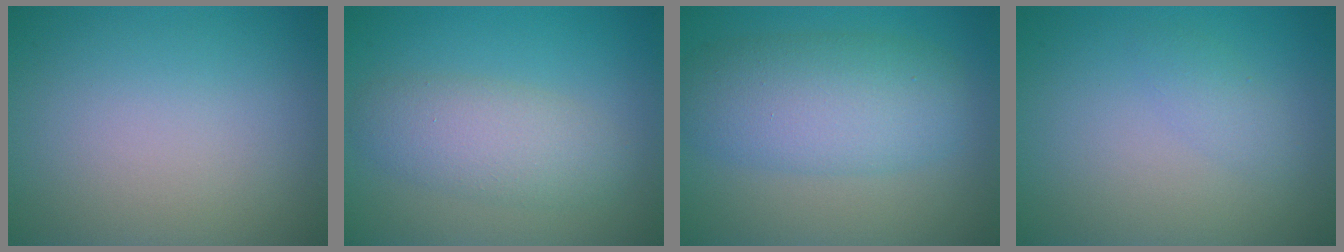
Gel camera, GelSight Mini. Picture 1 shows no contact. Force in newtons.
{"total": 4.0, "press": 4.0, "slide": 0.0}
{"total": 6.6, "press": 6.6, "slide": 0.0}
{"total": 1.3, "press": 1.3, "slide": 0.0}